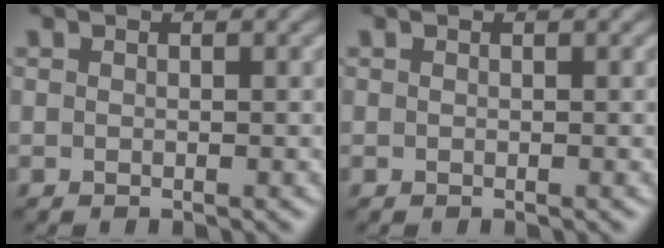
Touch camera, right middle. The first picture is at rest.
{"total": 0.0}